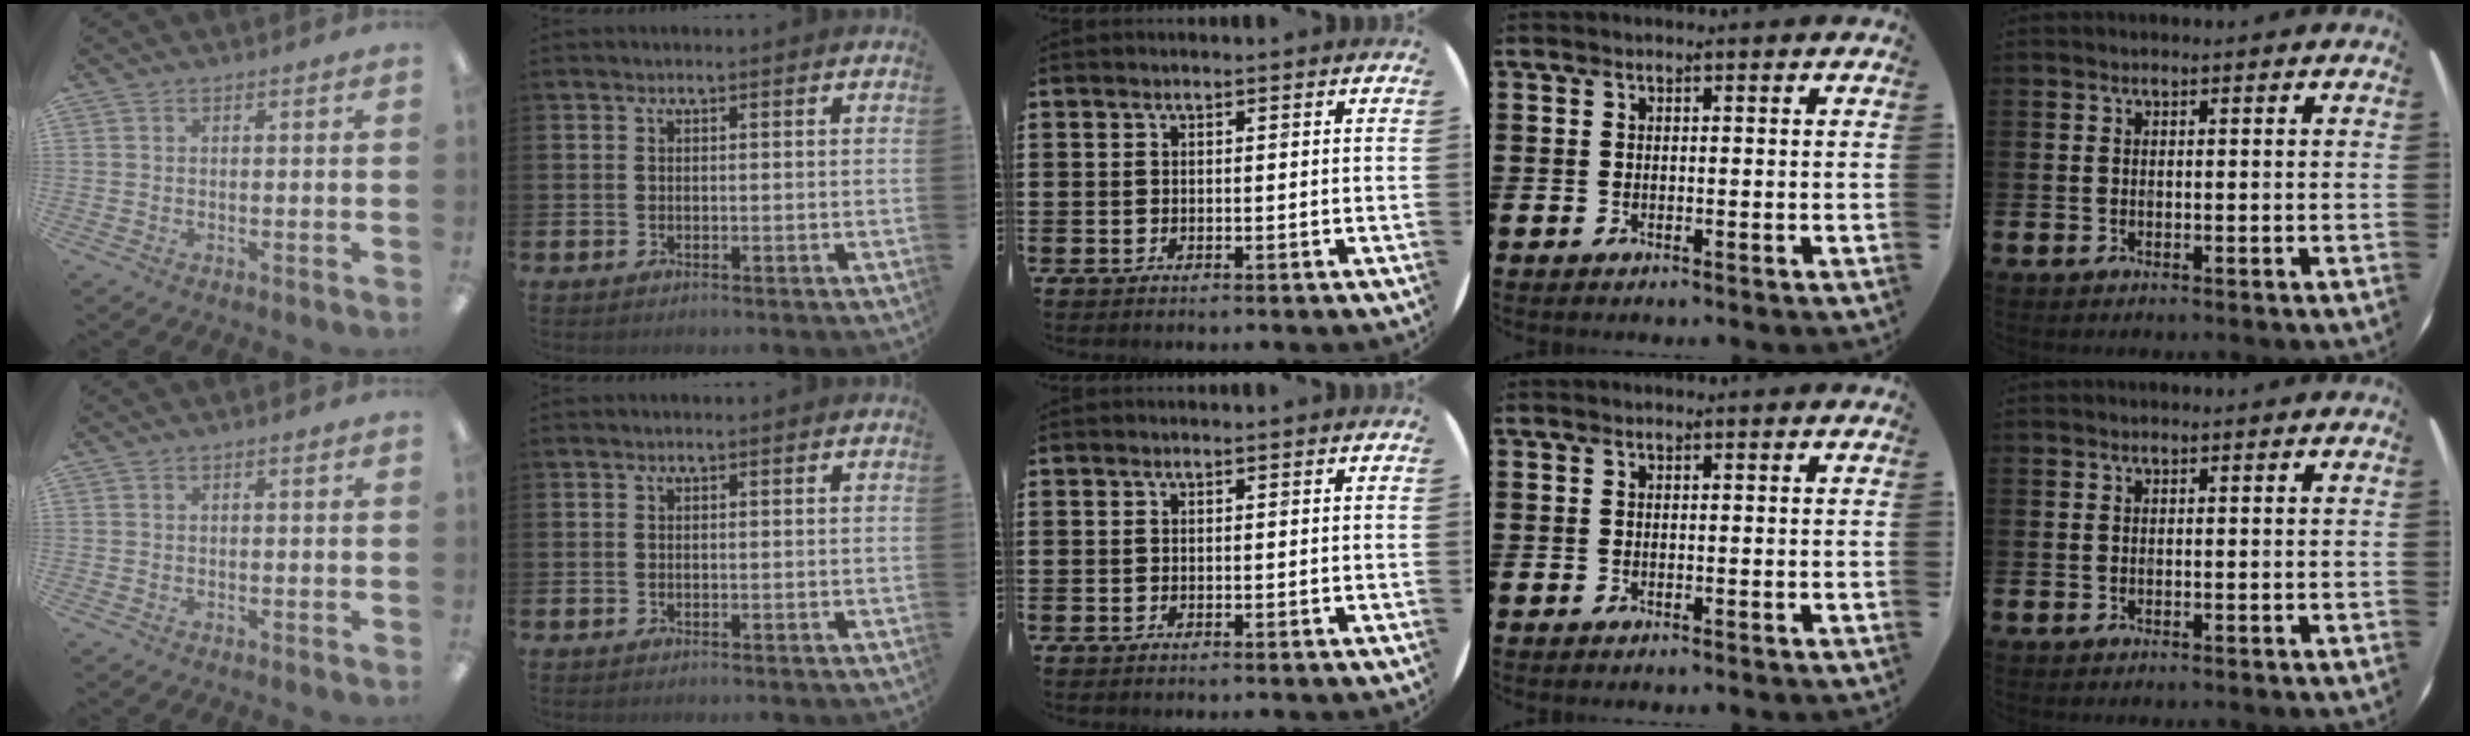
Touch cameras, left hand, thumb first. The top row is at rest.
{}